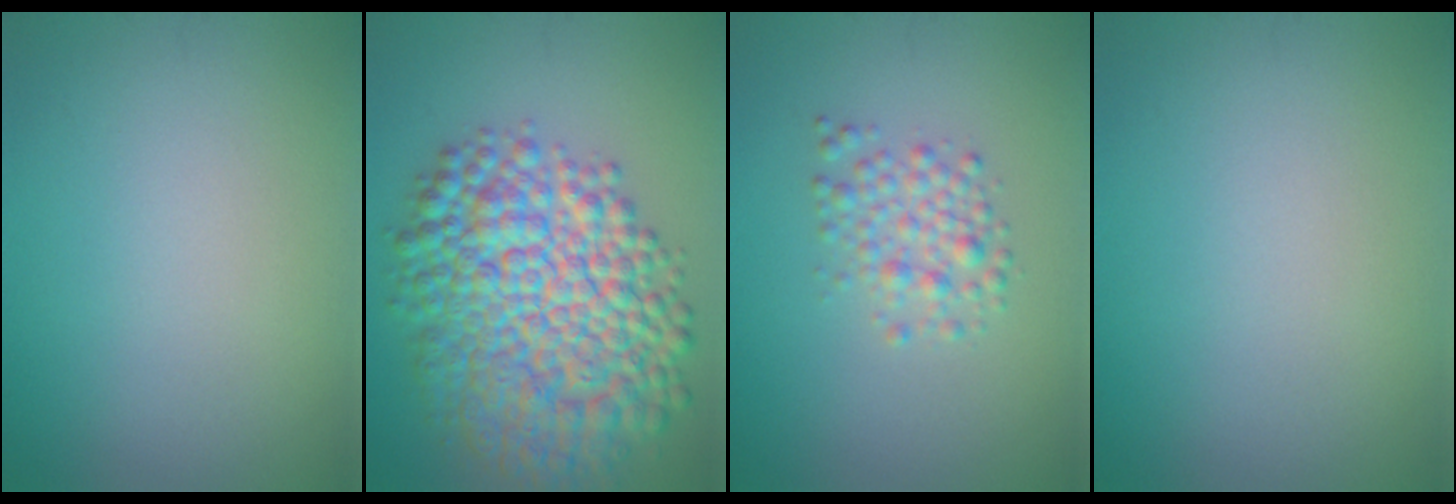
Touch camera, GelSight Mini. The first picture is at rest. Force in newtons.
{"total": 11.6, "press": 11.6, "slide": 0.3}
{"total": 2.5, "press": 2.5, "slide": 0.0}
{"total": 0.0}